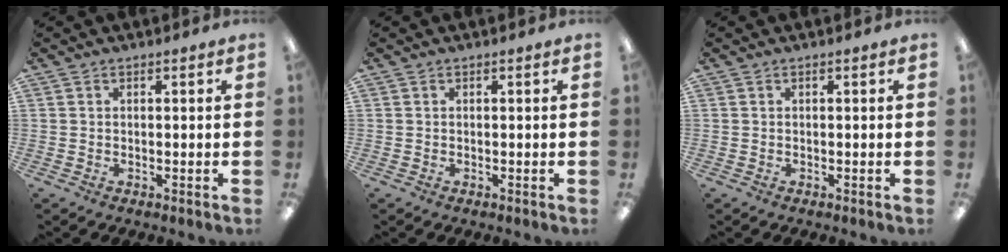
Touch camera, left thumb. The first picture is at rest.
{"total": 0.0}
{"total": 0.0}